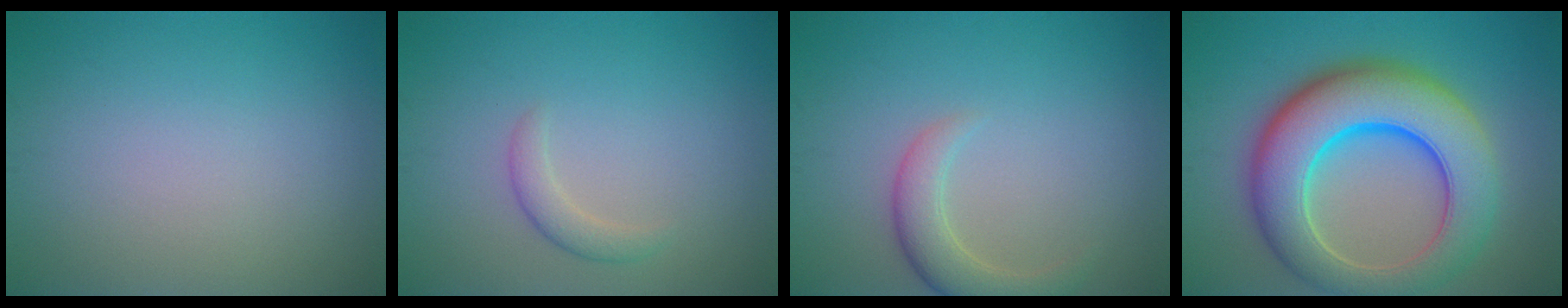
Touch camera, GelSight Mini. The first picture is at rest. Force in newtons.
{"total": 1.6, "press": 1.6, "slide": 0.1}
{"total": 3.2, "press": 3.2, "slide": 0.3}
{"total": 11.4, "press": 11.4, "slide": 0.6}